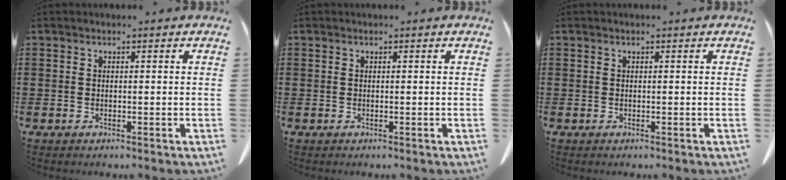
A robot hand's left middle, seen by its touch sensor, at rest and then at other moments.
{"total": 0.0}
{"total": 0.0}